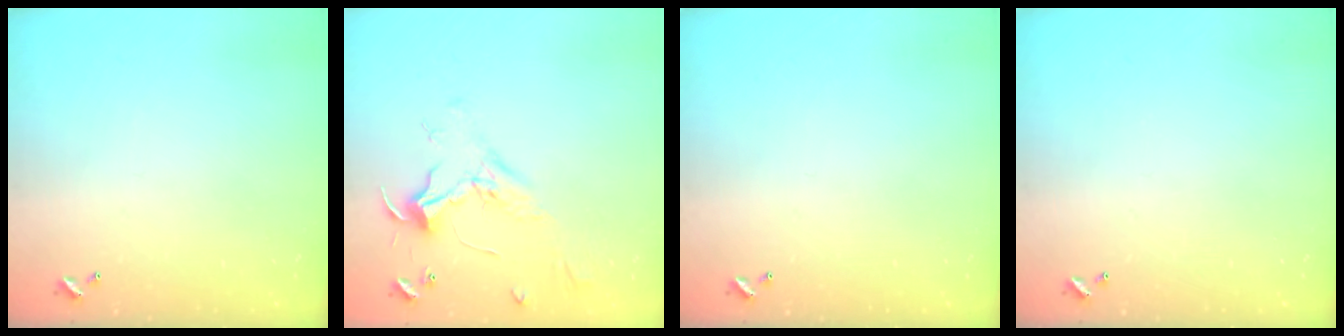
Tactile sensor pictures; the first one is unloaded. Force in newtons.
{"total": 2.3, "press": 2.1, "slide": 0.9}
{"total": 0.0}
{"total": 0.0}